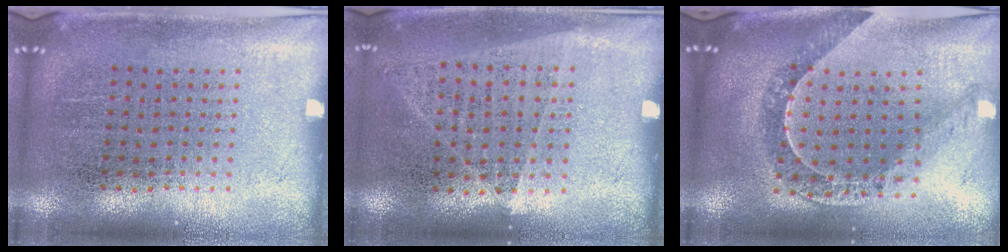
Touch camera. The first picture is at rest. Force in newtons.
{"total": 1.0, "press": 0.9, "slide": 0.5}
{"total": 1.1, "press": 1.0, "slide": 0.2}